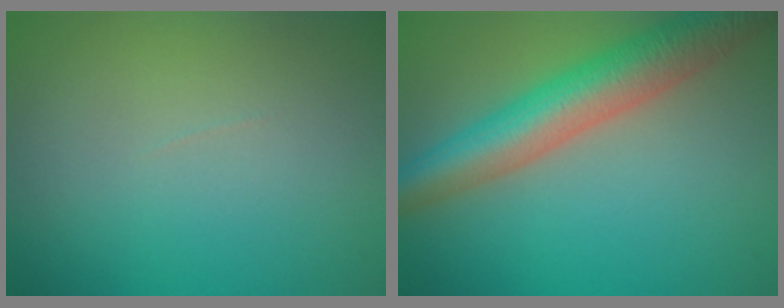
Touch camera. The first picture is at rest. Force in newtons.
{"total": 7.9, "press": 7.9, "slide": 0.4}